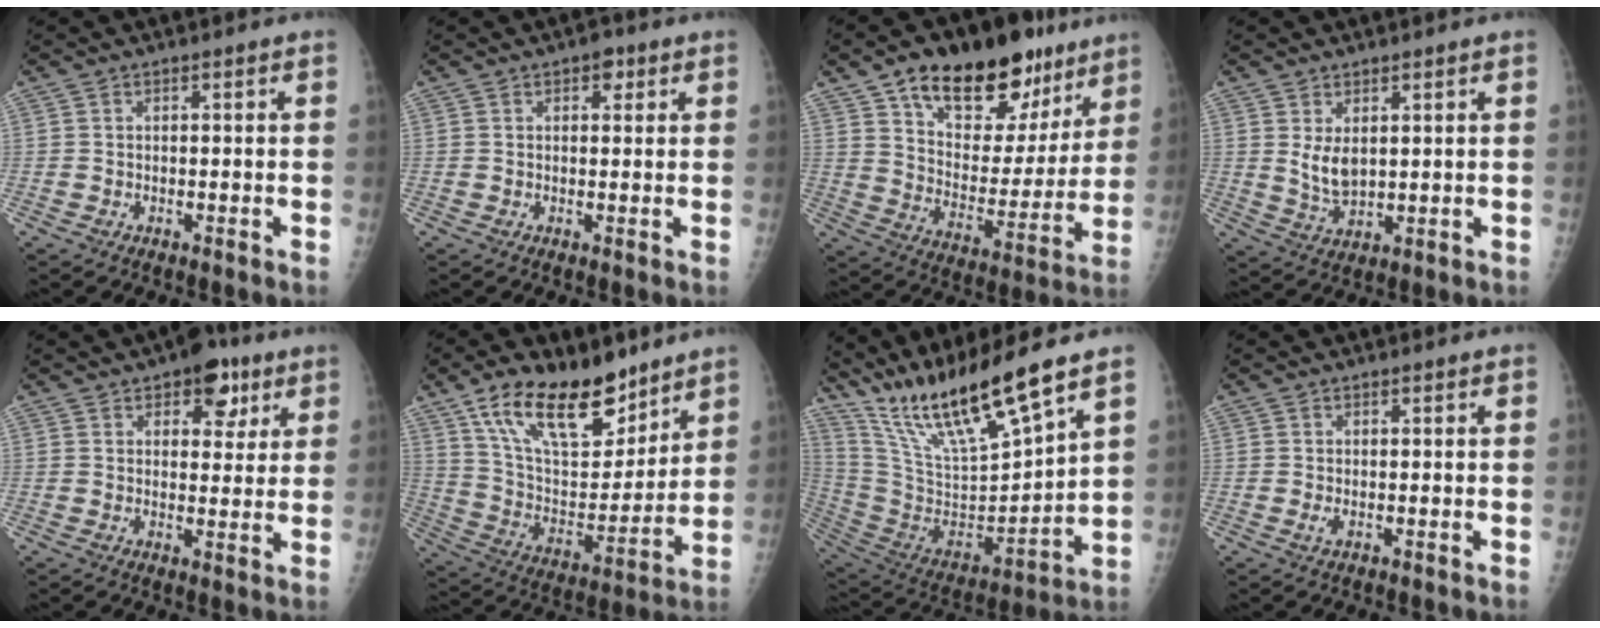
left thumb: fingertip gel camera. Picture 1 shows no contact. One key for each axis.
{"total": 4.4, "fx": 2.4, "fy": 2.5, "fz": 2.6, "tx": -0.010, "ty": -0.006, "tz": 0.026}
{"total": 25.6, "fx": 15.8, "fy": 13.0, "fz": 15.3, "tx": -0.193, "ty": -0.041, "tz": 0.253}
{"total": 5.2, "fx": 1.8, "fy": 3.1, "fz": 3.8, "tx": -0.060, "ty": -0.023, "tz": 0.044}
{"total": 8.4, "fx": 4.6, "fy": 4.9, "fz": 5.1, "tx": -0.029, "ty": -0.015, "tz": 0.058}
{"total": 21.9, "fx": 14.7, "fy": 10.0, "fz": 12.9, "tx": -0.182, "ty": -0.064, "tz": 0.262}
{"total": 21.6, "fx": 16.7, "fy": 2.8, "fz": 13.4, "tx": -0.221, "ty": -0.076, "tz": 0.325}
{"total": 1.1, "fx": 0.3, "fy": 0.6, "fz": 0.8, "tx": -0.015, "ty": -0.003, "tz": 0.007}